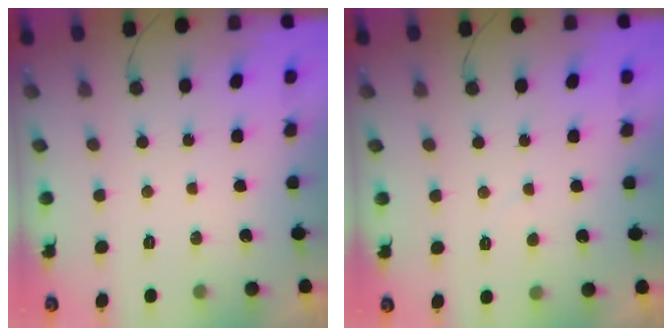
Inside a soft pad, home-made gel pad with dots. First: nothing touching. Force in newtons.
{"total": 1.9, "press": 1.9, "slide": 0.2}